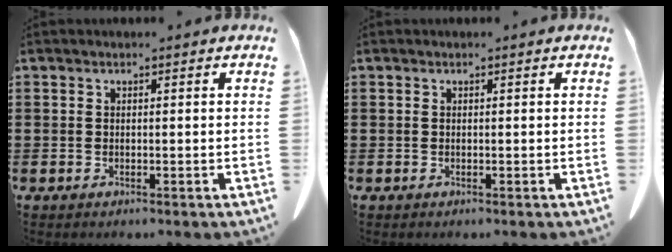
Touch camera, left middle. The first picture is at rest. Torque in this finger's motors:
{"motor_torque": [0.00, 0.00, 0.00, -0.01]}